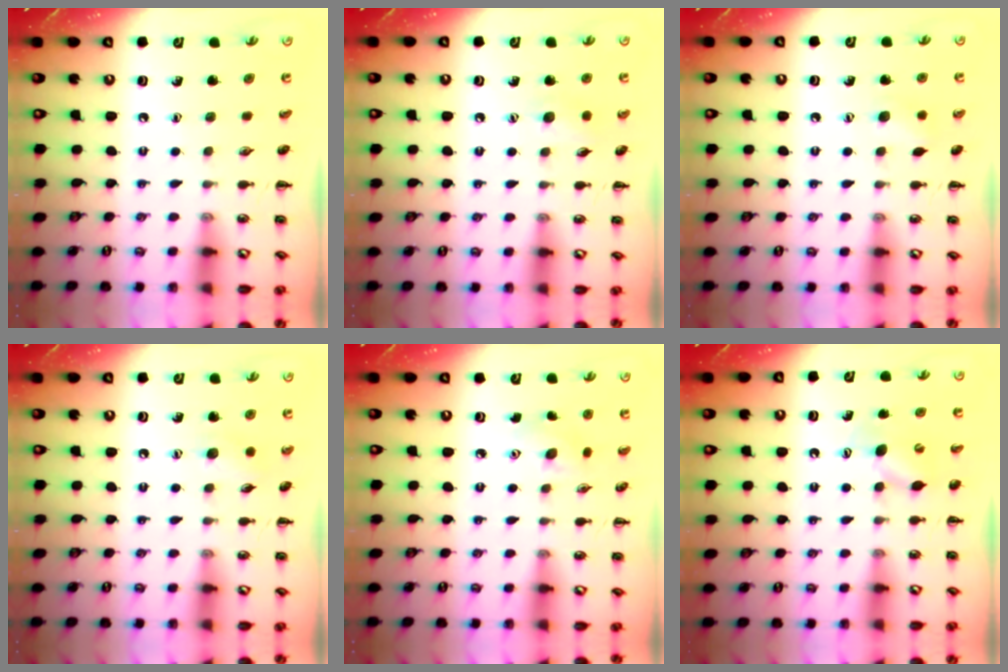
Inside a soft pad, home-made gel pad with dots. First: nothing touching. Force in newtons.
{"total": 5.4, "press": 5.3, "slide": 1.0}
{"total": 6.2, "press": 6.1, "slide": 1.1}
{"total": 6.3, "press": 6.1, "slide": 1.7}
{"total": 4.9, "press": 4.8, "slide": 1.0}
{"total": 6.5, "press": 6.3, "slide": 1.5}